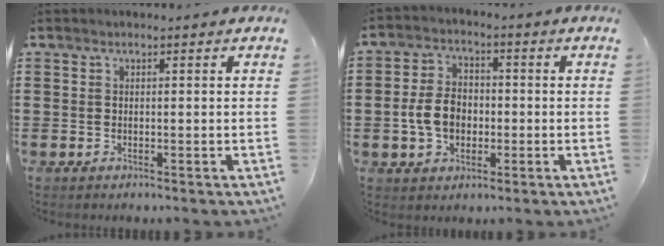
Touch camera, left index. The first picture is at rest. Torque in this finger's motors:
{"motor_torque": [1.02, 0.34, 0.62, 0.10]}